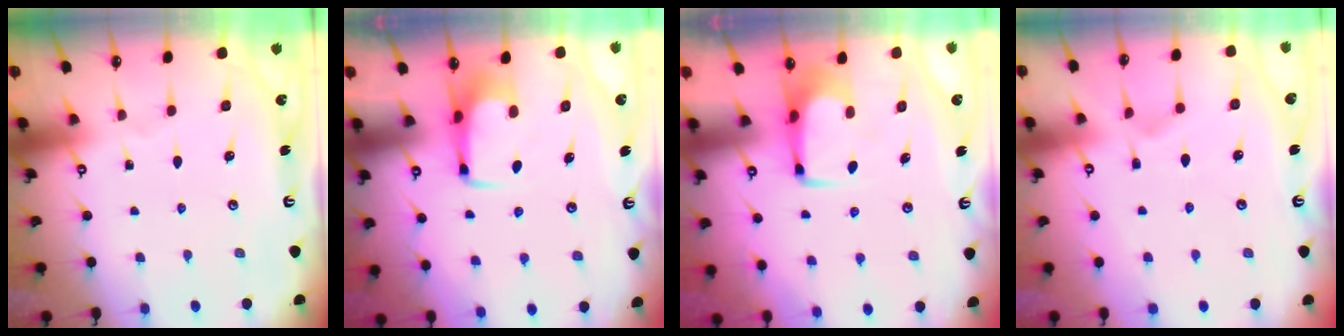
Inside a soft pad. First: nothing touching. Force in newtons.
{"total": 3.0, "press": 3.0, "slide": 0.4}
{"total": 0.0}
{"total": 1.7, "press": 1.0, "slide": 1.4}